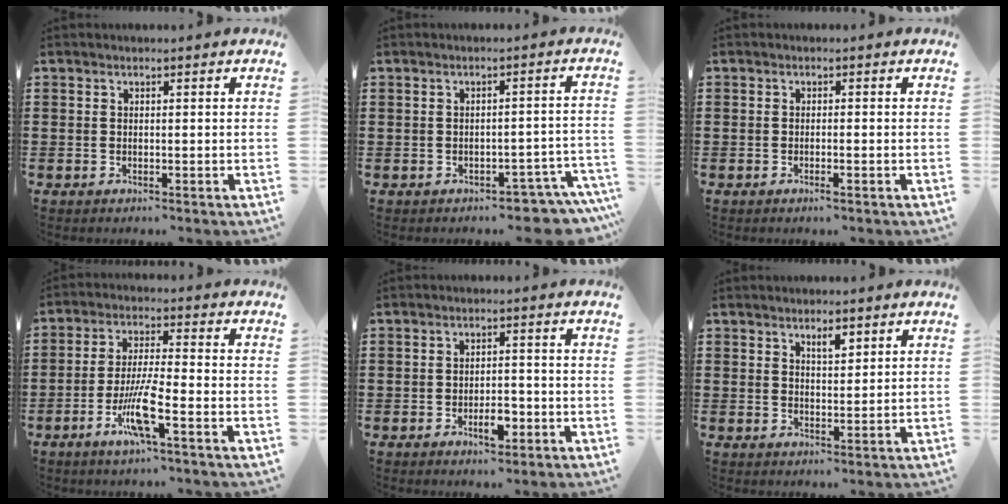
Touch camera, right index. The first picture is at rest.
{"total": 3.1, "force": [-3.0, 0.7, 0.6], "torque": [-0.014, 0.004, -0.062]}
{"total": 0.9, "force": [-0.5, 0.0, 0.8], "torque": [-0.015, -0.004, -0.009]}
{"total": 8.2, "force": [-3.7, 1.0, 7.3], "torque": [-0.149, -0.011, -0.071]}
{"total": 4.0, "force": [-1.8, 1.6, 3.2], "torque": [-0.053, 0.006, -0.030]}
{"total": 2.5, "force": [1.8, 0.9, 1.5], "torque": [-0.025, 0.000, 0.029]}